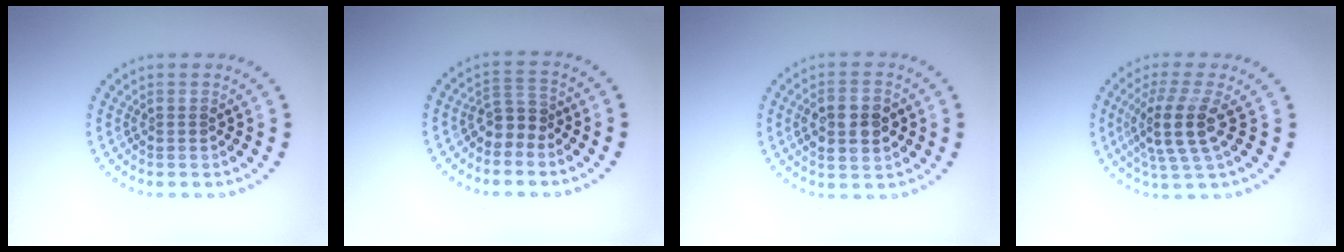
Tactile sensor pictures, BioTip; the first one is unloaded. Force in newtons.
{"total": 2.2, "press": 1.7, "slide": 1.4}
{"total": 3.9, "press": 3.9, "slide": 0.5}
{"total": 4.2, "press": 3.2, "slide": 2.8}